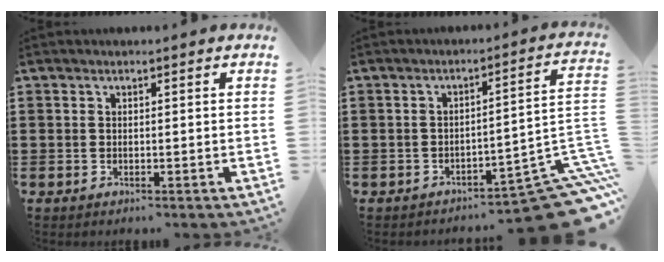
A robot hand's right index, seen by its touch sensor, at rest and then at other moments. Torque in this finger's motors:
{"motor_torque": [1.75, 0.39, 0.23, 0.01]}